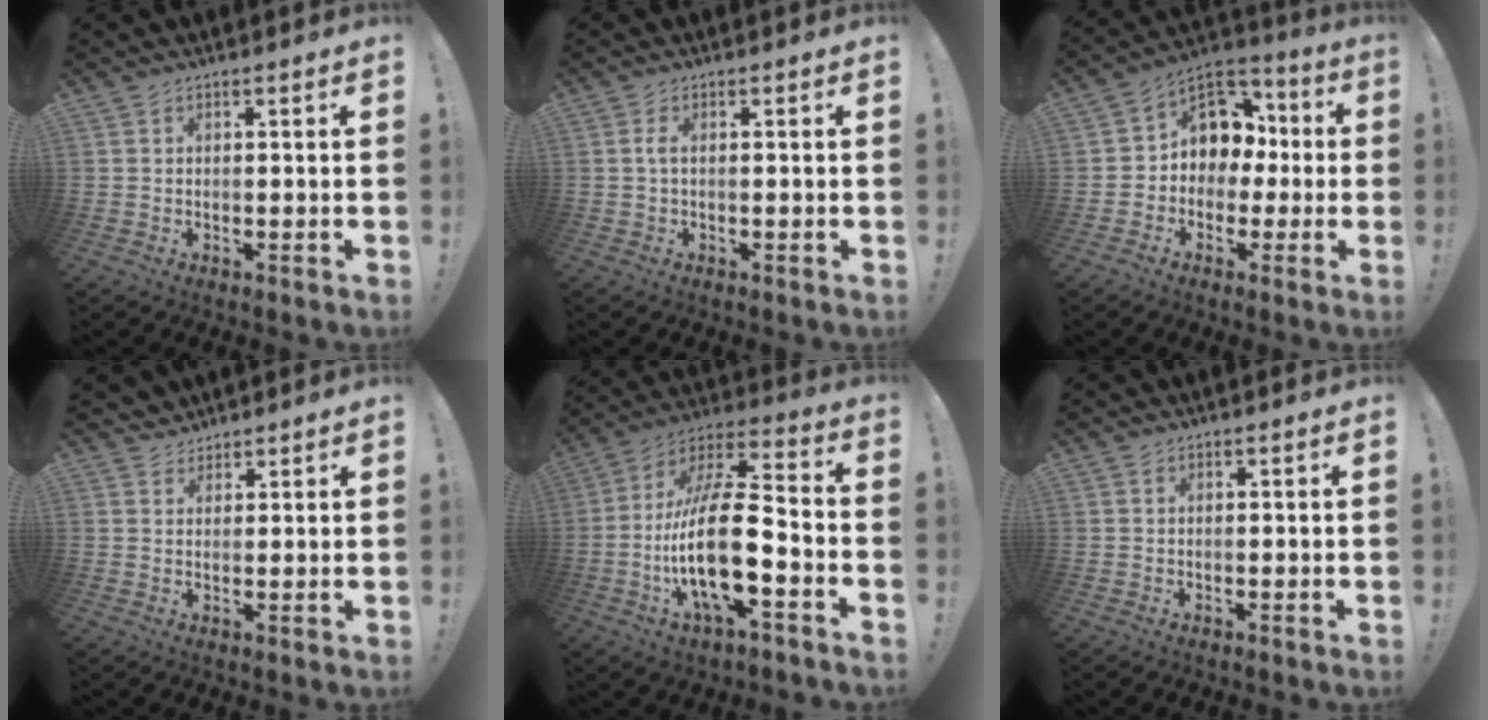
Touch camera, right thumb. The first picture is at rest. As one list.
[{"total": 1.9, "force": [-0.1, 0.4, 1.8], "torque": [-0.039, 0.006, -0.003]}, {"total": 9.6, "force": [1.2, 8.7, 3.8], "torque": [-0.046, -0.010, 0.032]}, {"total": 3.4, "force": [2.9, 1.7, 0.1], "torque": [0.004, -0.017, 0.054]}, {"total": 22.7, "force": [-4.9, 8.4, 20.5], "torque": [-0.396, 0.021, -0.083]}, {"total": 0.0}]